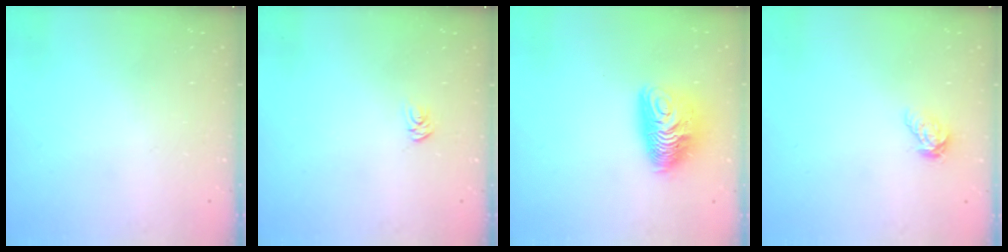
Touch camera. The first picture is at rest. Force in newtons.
{"total": 2.6, "press": 2.6, "slide": 0.3}
{"total": 10.6, "press": 10.6, "slide": 0.8}
{"total": 6.5, "press": 6.5, "slide": 0.4}